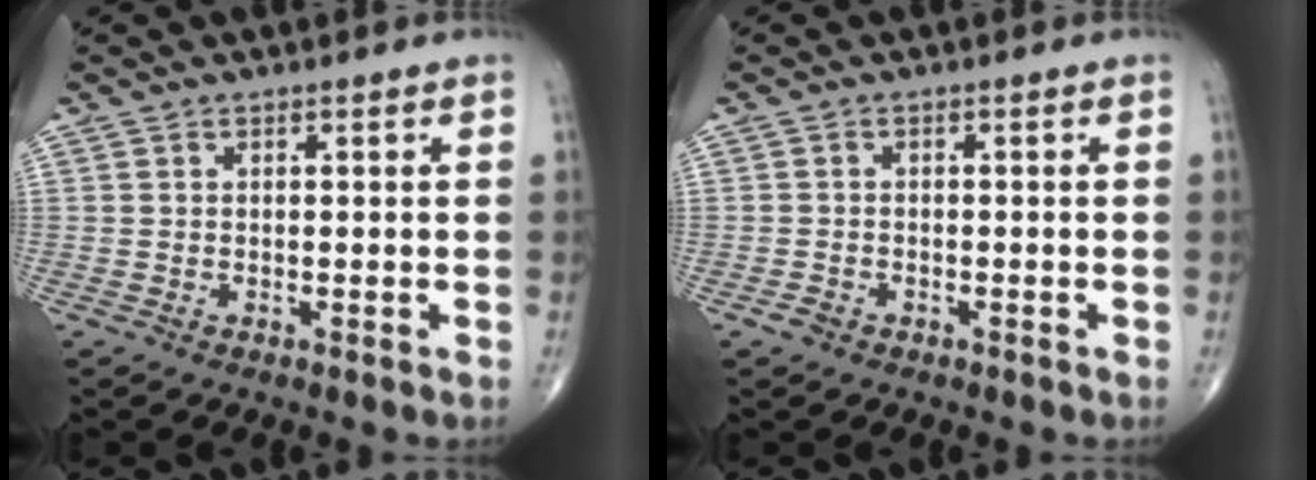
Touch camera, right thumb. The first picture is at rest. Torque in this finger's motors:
{"motor_torque": [0.39, 0.18, -0.13, -0.36, -0.03]}